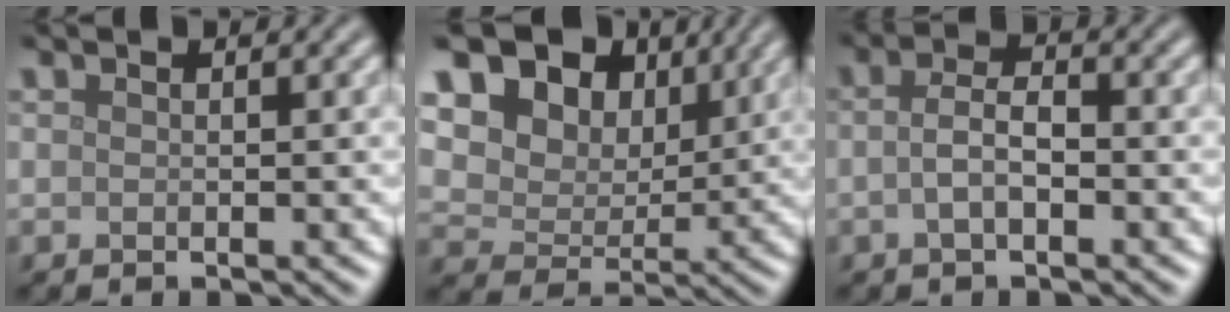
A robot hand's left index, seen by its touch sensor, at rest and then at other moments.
{"total": 14.1, "force": [7.2, 9.6, 7.3], "torque": [-0.134, 0.030, 0.131]}
{"total": 2.5, "force": [-0.6, 1.0, 2.2], "torque": [-0.048, 0.002, -0.017]}